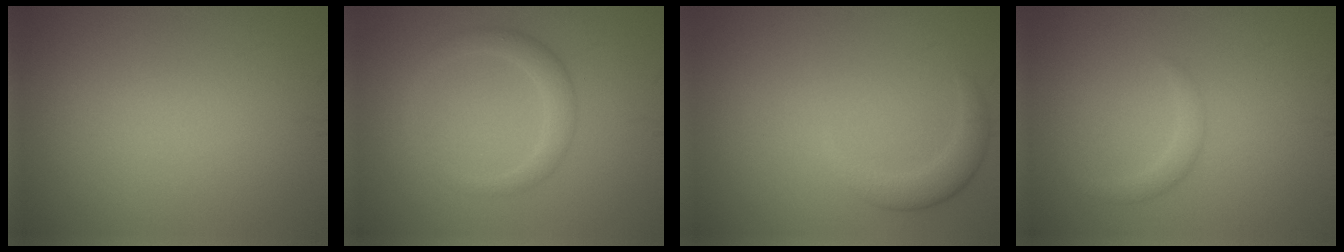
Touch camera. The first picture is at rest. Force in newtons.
{"total": 2.5, "press": 2.5, "slide": 0.1}
{"total": 2.3, "press": 2.3, "slide": 0.3}
{"total": 1.3, "press": 1.3, "slide": 0.1}